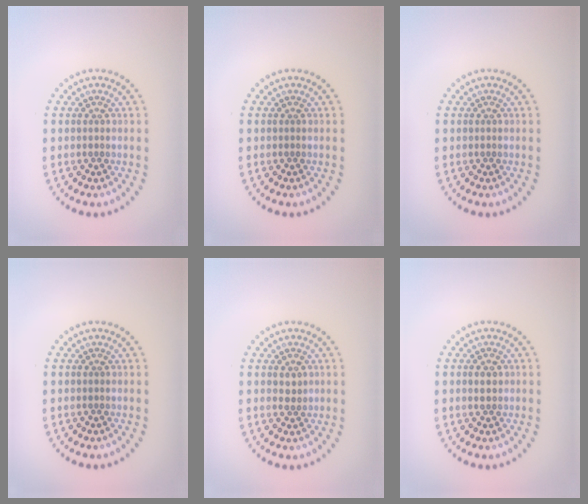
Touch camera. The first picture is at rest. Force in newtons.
{"total": 0.0}
{"total": 0.0}
{"total": 0.0}
{"total": 1.1, "press": 1.0, "slide": 0.4}
{"total": 1.2, "press": 1.1, "slide": 0.2}